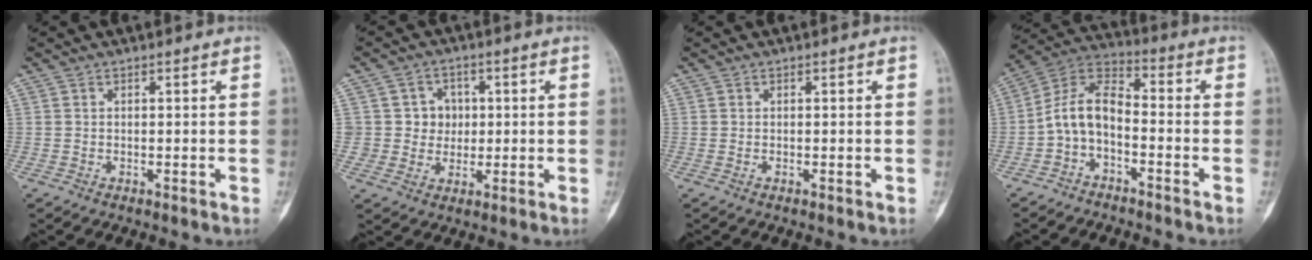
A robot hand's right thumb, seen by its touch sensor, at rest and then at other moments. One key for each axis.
{"total": 5.9, "fx": 0.6, "fy": 5.8, "fz": 0.9, "tx": 0.030, "ty": 0.011, "tz": 0.004}
{"total": 0.0}
{"total": 8.7, "fx": -3.1, "fy": 4.7, "fz": 6.6, "tx": -0.122, "ty": 0.062, "tz": -0.075}